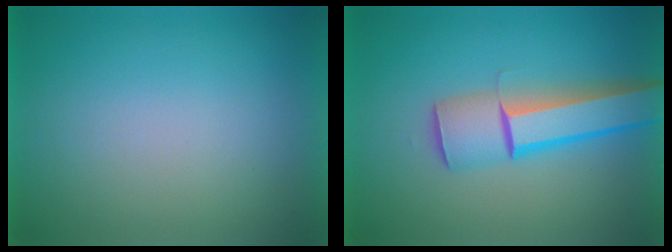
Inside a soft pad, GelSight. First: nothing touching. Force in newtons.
{"total": 4.9}